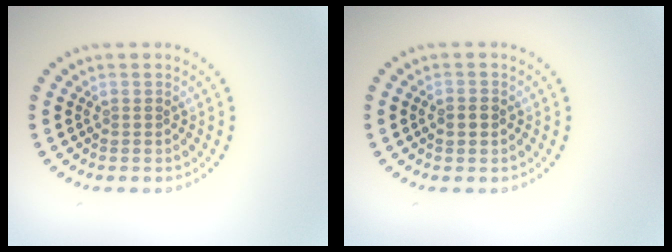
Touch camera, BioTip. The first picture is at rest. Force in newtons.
{"total": 1.8, "press": 1.8, "slide": 0.0}